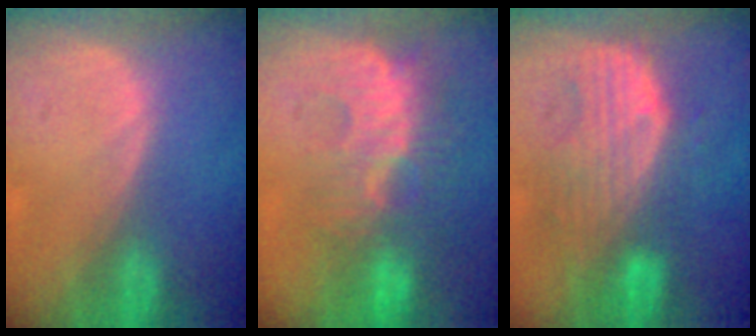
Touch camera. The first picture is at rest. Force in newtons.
{"total": 8.9, "press": 8.8, "slide": 1.6}
{"total": 9.9, "press": 8.6, "slide": 4.8}